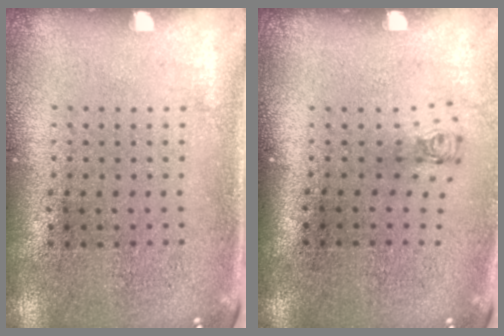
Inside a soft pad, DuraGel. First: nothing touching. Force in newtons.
{"total": 0.7, "press": 0.4, "slide": 0.6}